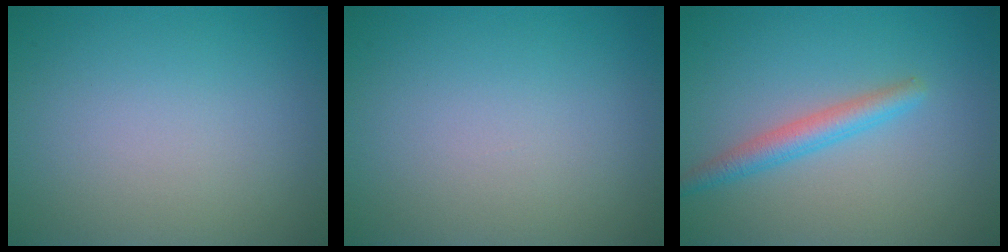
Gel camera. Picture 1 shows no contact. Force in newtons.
{"total": 0.0}
{"total": 2.5, "press": 2.5, "slide": 0.2}